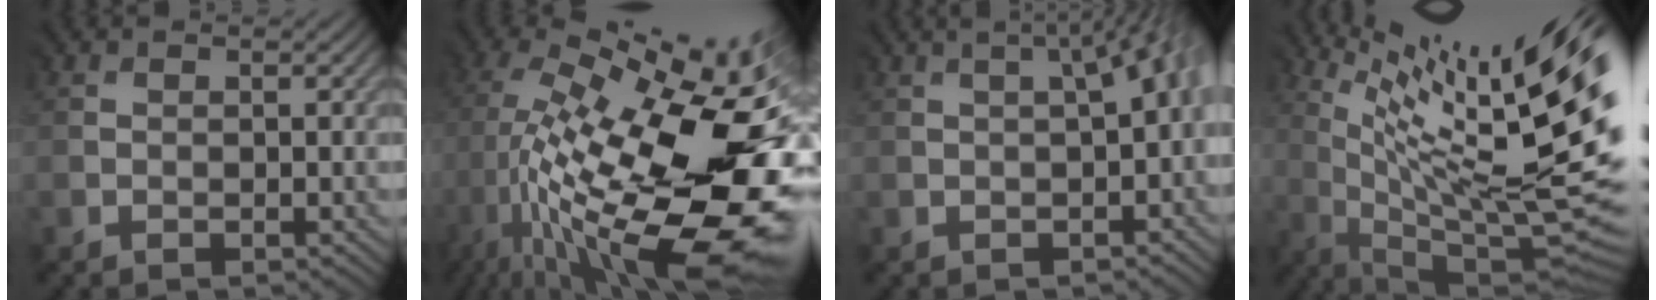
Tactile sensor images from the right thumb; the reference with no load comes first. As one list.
[{"total": 18.2, "force": [-2.0, 6.4, 16.9], "torque": [-0.276, -0.014, -0.016]}, {"total": 5.5, "force": [-0.5, 1.6, 5.2], "torque": [-0.030, 0.030, -0.022]}, {"total": 18.9, "force": [5.9, 4.2, 17.4], "torque": [-0.229, 0.016, 0.111]}]